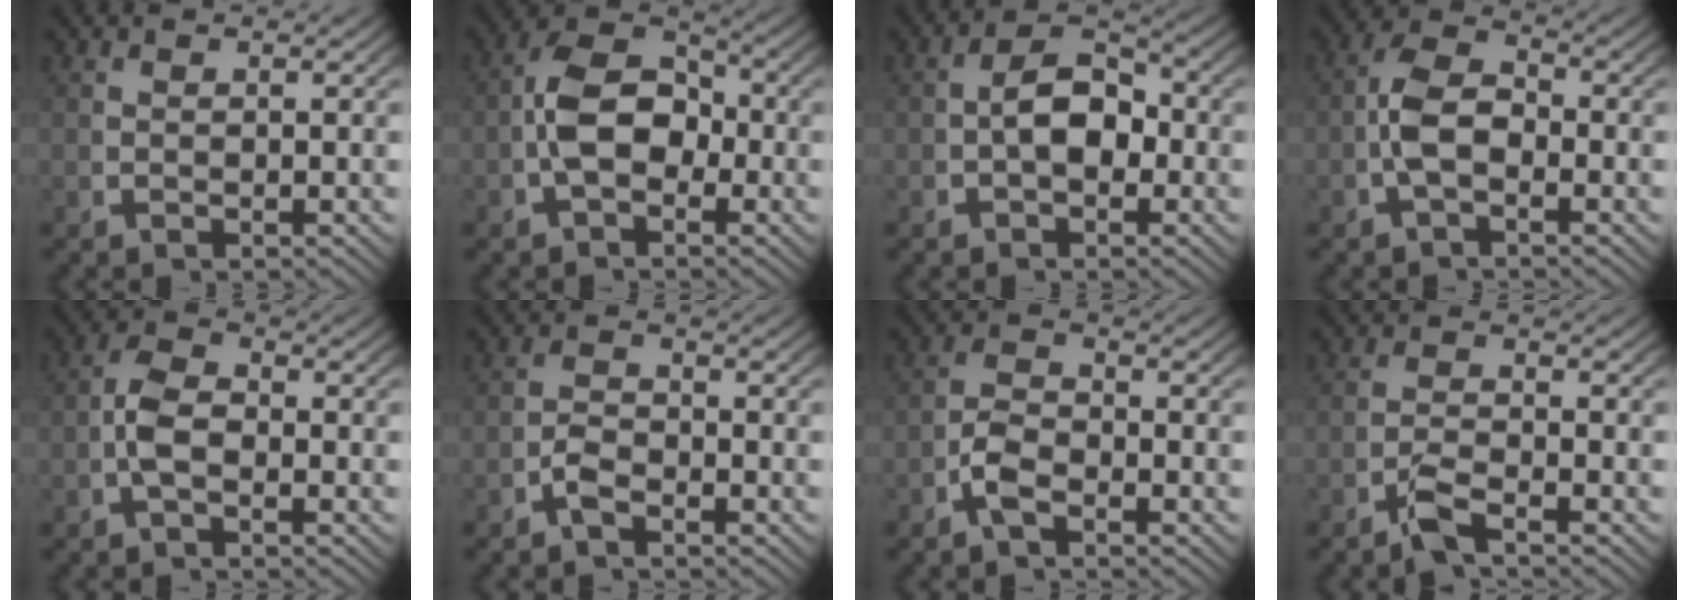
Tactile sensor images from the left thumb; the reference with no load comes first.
{"total": 8.3, "force": [-0.7, 5.9, 5.8], "torque": [-0.106, -0.017, -0.008]}
{"total": 5.5, "force": [-0.4, 3.5, 4.2], "torque": [-0.066, -0.008, -0.004]}
{"total": 5.4, "force": [-0.6, 3.5, 4.1], "torque": [-0.083, -0.013, -0.011]}
{"total": 3.9, "force": [-0.5, 2.5, 3.0], "torque": [-0.060, -0.008, -0.009]}
{"total": 1.8, "force": [-1.3, 0.9, 0.9], "torque": [-0.018, -0.004, -0.028]}
{"total": 2.8, "force": [-1.3, 1.7, 1.8], "torque": [-0.037, -0.005, -0.028]}
{"total": 2.4, "force": [-1.8, 0.7, 1.4], "torque": [-0.031, 0.001, -0.039]}